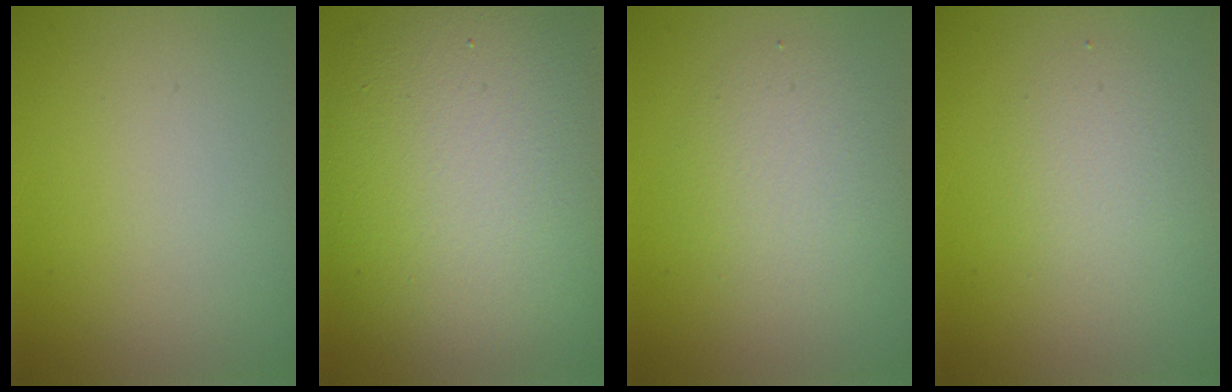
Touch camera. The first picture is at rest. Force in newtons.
{"total": 12.9, "press": 12.9, "slide": 1.0}
{"total": 2.9, "press": 2.9, "slide": 0.3}
{"total": 2.1, "press": 2.1, "slide": 0.0}